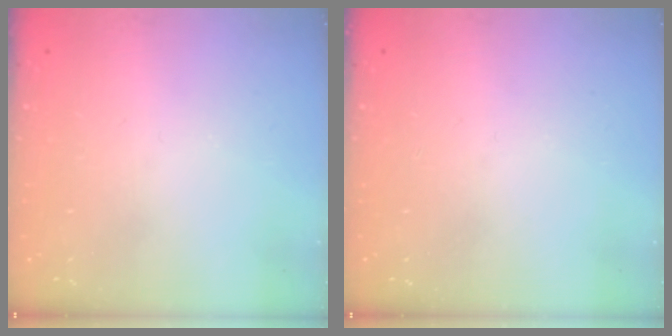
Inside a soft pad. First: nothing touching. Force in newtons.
{"total": 0.0}